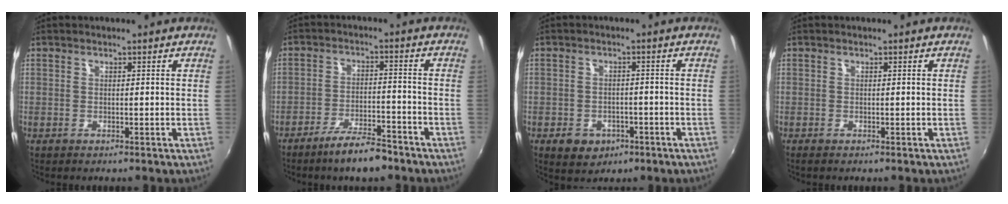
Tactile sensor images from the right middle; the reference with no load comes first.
{"total": 7.9, "force": [-6.2, 1.7, 4.6], "torque": [-0.096, 0.000, -0.101]}
{"total": 6.5, "force": [-3.2, 4.8, 3.0], "torque": [-0.075, 0.001, -0.035]}
{"total": 0.0}